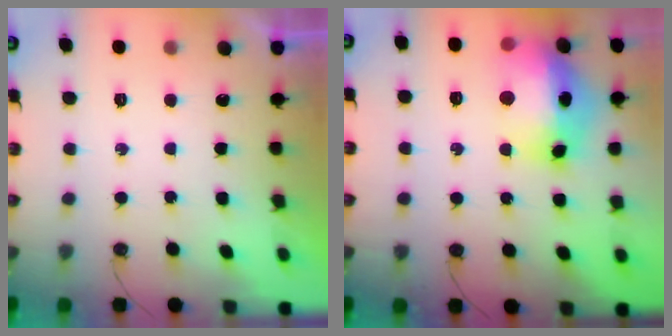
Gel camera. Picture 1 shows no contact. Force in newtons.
{"total": 17.5, "press": 17.4, "slide": 1.6}